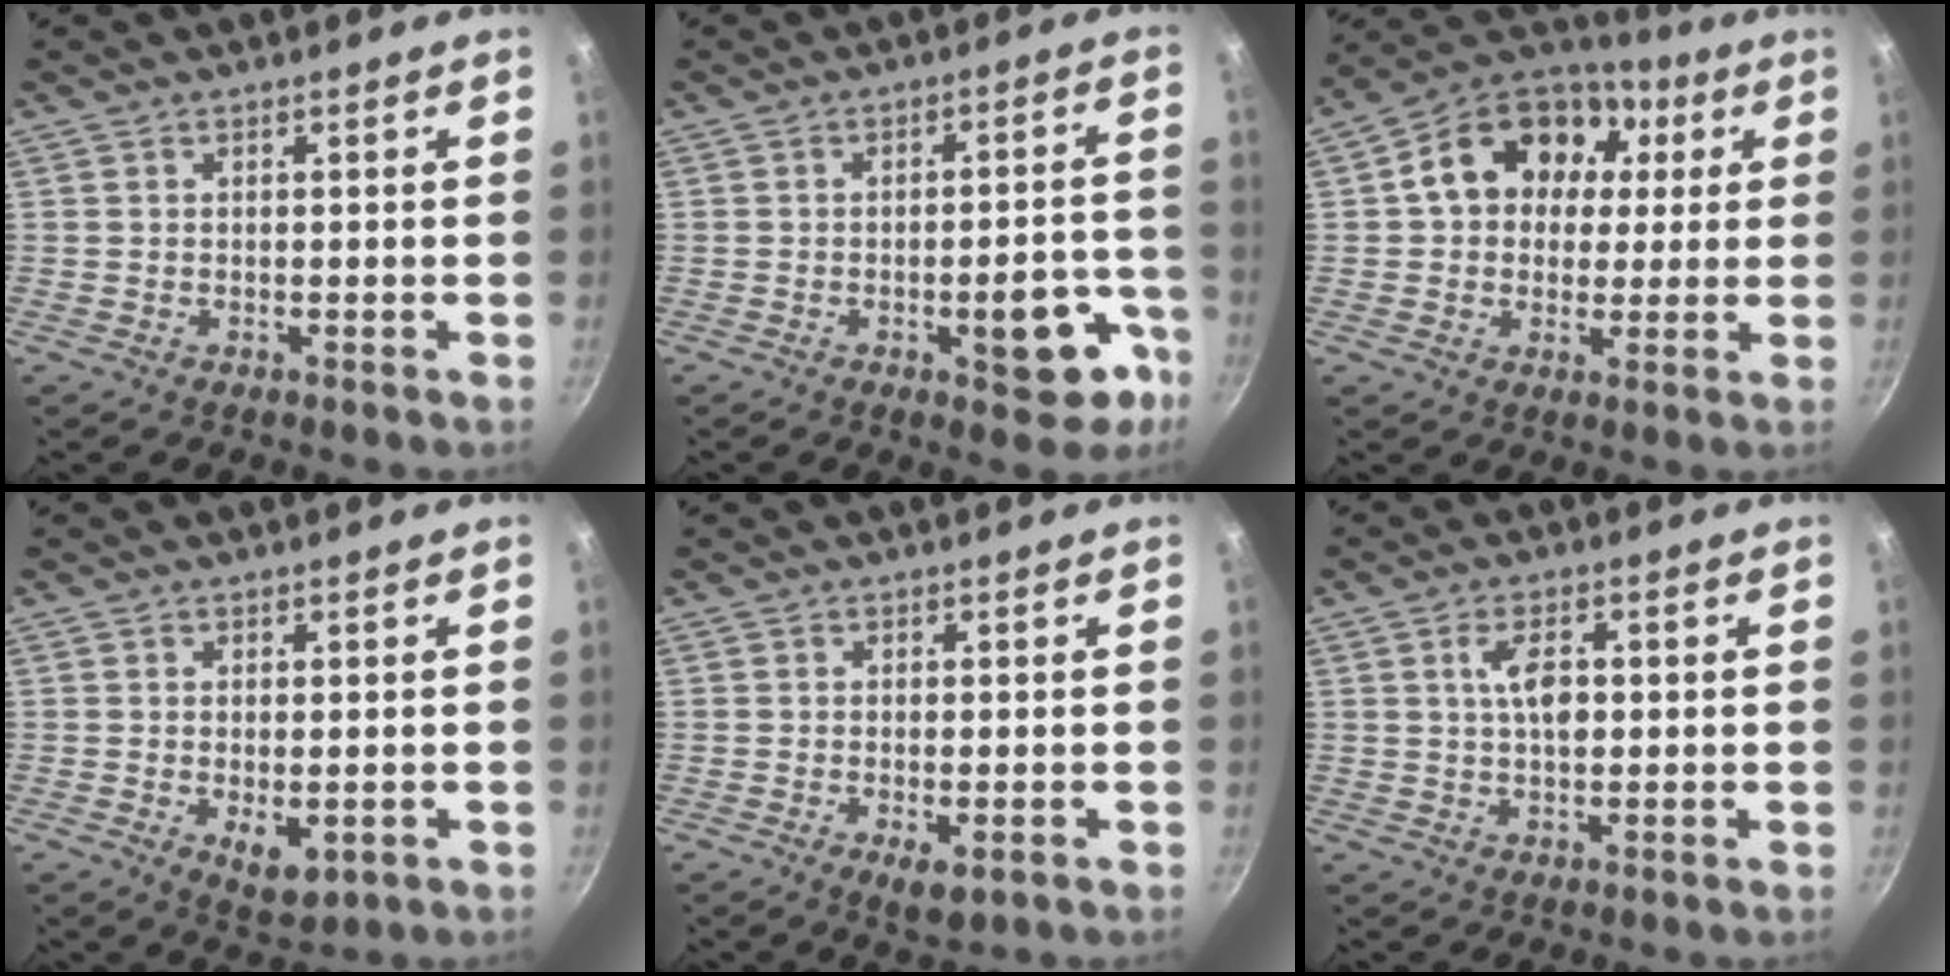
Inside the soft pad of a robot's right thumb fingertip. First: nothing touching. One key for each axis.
{"total": 11.1, "fx": -4.9, "fy": 4.9, "fz": 8.7, "tx": -0.061, "ty": 0.038, "tz": -0.056}
{"total": 17.7, "fx": 4.0, "fy": 13.7, "fz": 10.4, "tx": -0.147, "ty": 0.028, "tz": 0.050}
{"total": 5.2, "fx": -1.0, "fy": 2.6, "fz": 4.3, "tx": -0.060, "ty": -0.011, "tz": -0.006}
{"total": 3.9, "fx": -1.4, "fy": 1.5, "fz": 3.3, "tx": -0.054, "ty": -0.006, "tz": -0.017}
{"total": 5.2, "fx": 0.8, "fy": 2.7, "fz": 4.4, "tx": -0.068, "ty": 0.005, "tz": 0.010}